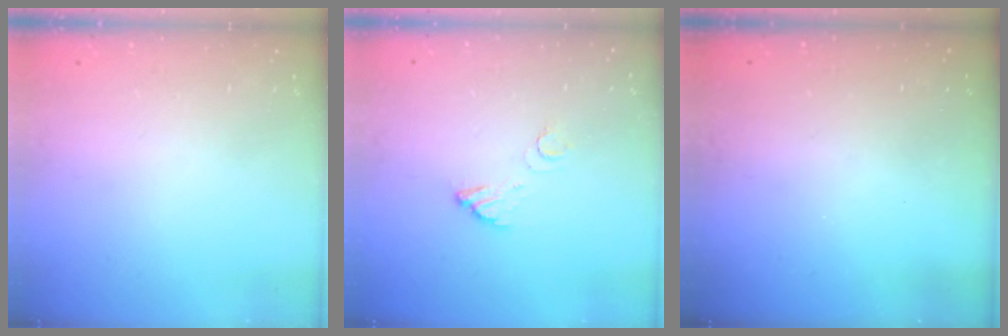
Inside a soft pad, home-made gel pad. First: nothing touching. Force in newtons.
{"total": 3.6, "press": 3.6, "slide": 0.3}
{"total": 3.1, "press": 3.1, "slide": 0.1}